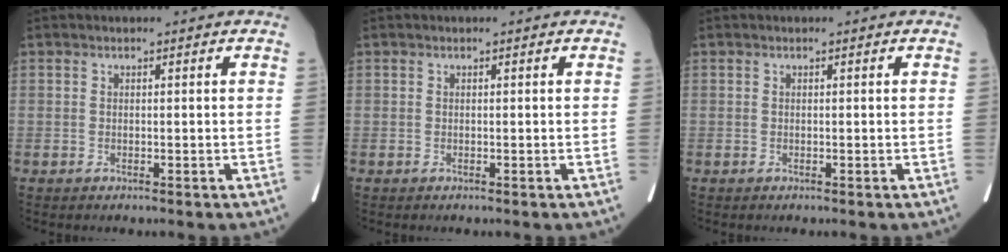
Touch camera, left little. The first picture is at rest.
{"total": 0.0}
{"total": 0.0}